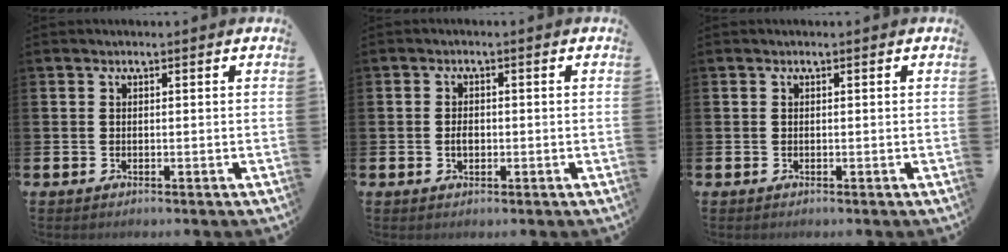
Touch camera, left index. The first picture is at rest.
{"total": 1.8, "force": [-0.3, 1.1, 1.4], "torque": [-0.017, 0.003, -0.009]}
{"total": 0.0}